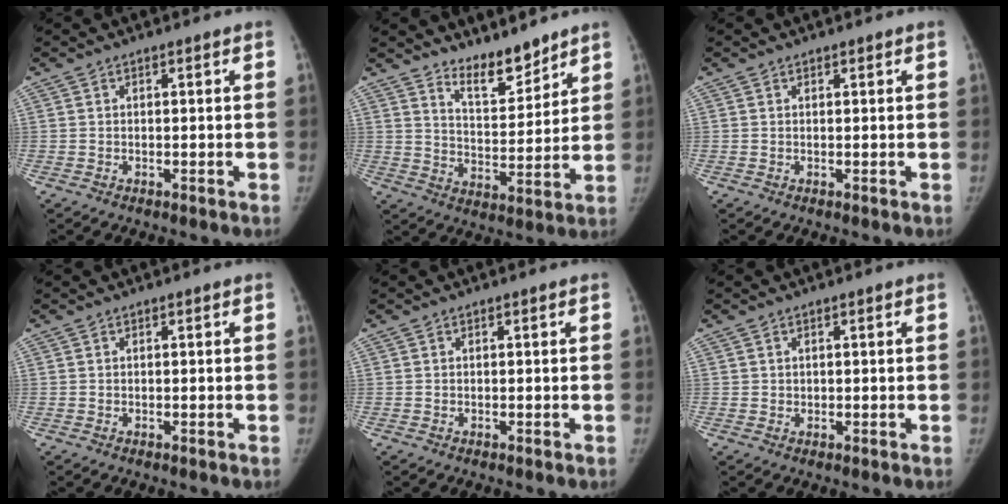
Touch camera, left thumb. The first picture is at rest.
{"total": 8.3, "force": [7.2, 2.5, 3.3], "torque": [-0.031, -0.066, 0.130]}
{"total": 0.0}
{"total": 0.0}
{"total": 0.0}
{"total": 0.6, "force": [0.3, 0.5, 0.0], "torque": [0.012, 0.001, 0.002]}